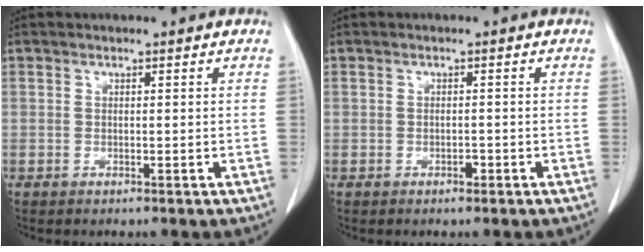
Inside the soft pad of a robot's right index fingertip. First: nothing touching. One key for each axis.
{"total": 0.8, "fx": -0.5, "fy": 0.5, "fz": 0.5, "tx": -0.008, "ty": 0.001, "tz": -0.006}